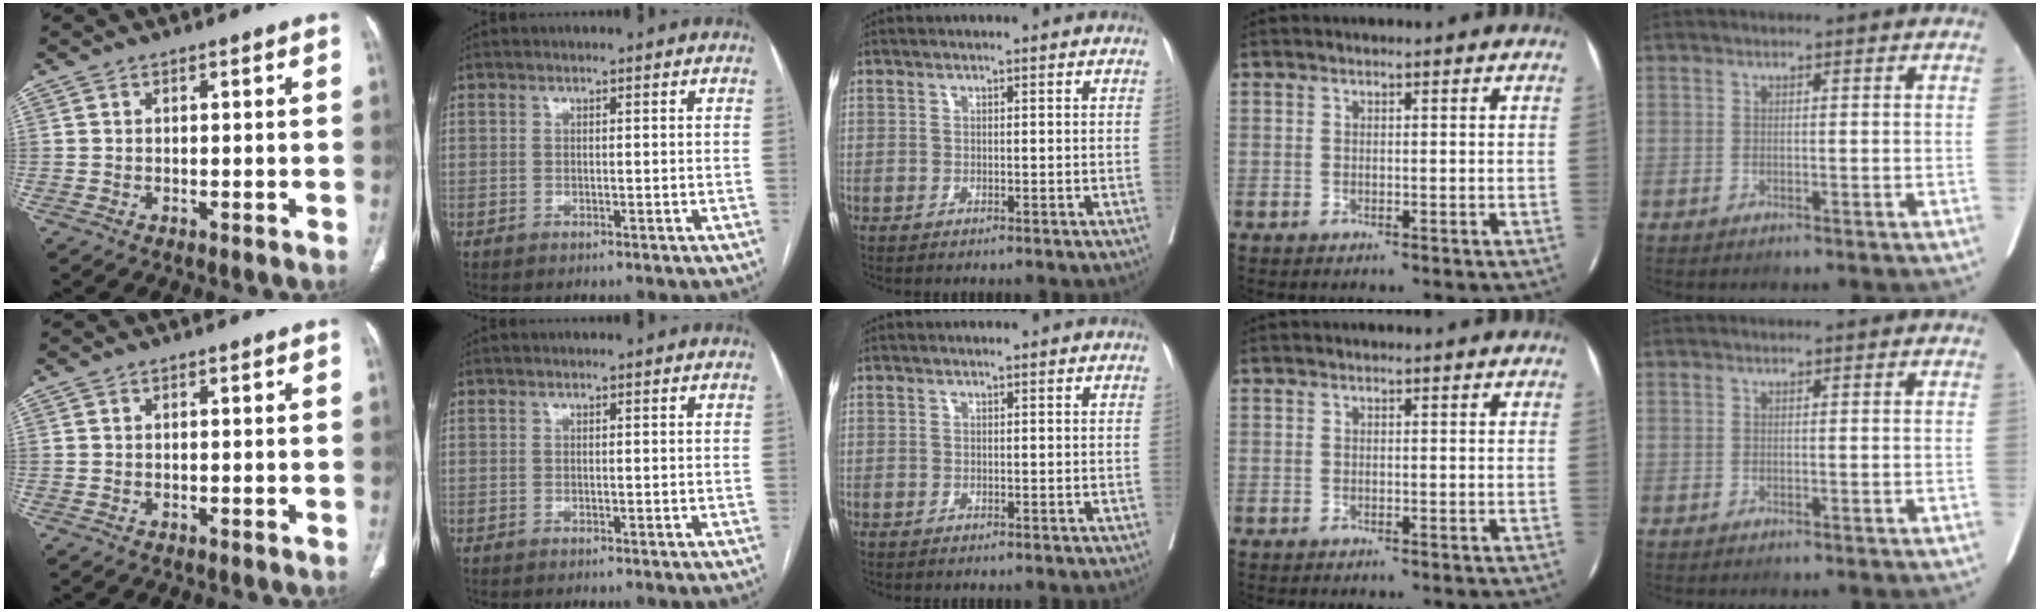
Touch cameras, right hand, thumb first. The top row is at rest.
{}